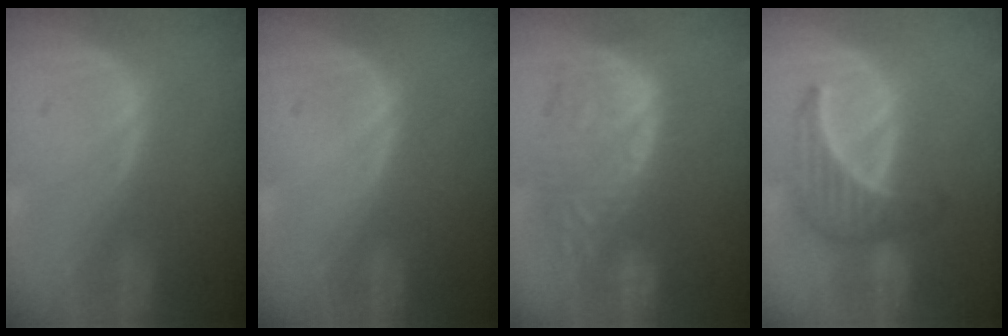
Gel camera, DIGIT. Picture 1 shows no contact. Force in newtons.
{"total": 0.0}
{"total": 10.0, "press": 9.9, "slide": 1.7}
{"total": 6.2, "press": 6.0, "slide": 1.8}